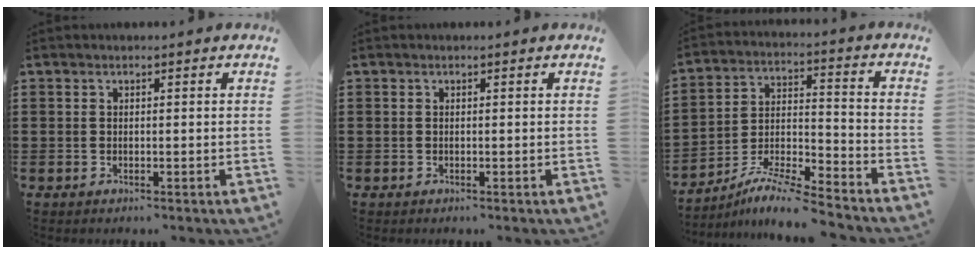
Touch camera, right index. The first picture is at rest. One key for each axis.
{"total": 0.0}
{"total": 8.2, "fx": -7.8, "fy": 0.2, "fz": 2.6, "tx": -0.051, "ty": 0.005, "tz": -0.156}